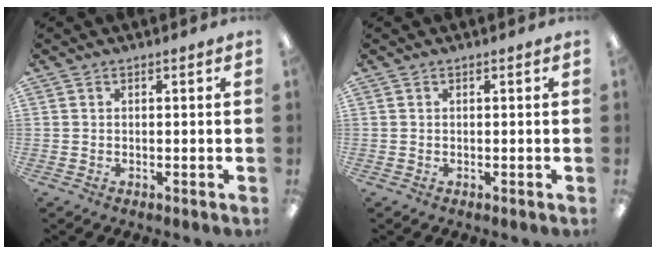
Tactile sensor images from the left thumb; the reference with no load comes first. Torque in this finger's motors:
{"motor_torque": [0.00, 0.00, -0.01, 0.00, 0.00]}